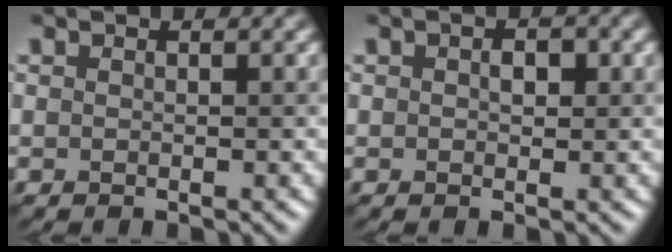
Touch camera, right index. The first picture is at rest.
{"total": 1.4, "force": [0.4, 0.9, 1.0], "torque": [-0.015, 0.004, 0.005]}